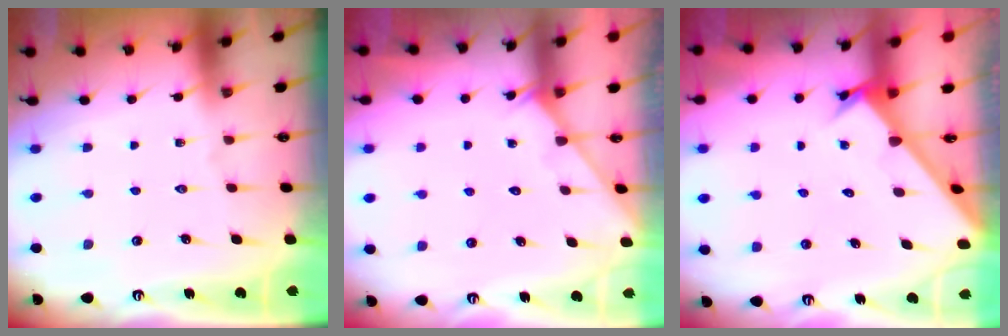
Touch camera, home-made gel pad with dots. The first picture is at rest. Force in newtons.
{"total": 2.2, "press": 2.2, "slide": 0.2}
{"total": 2.5, "press": 2.5, "slide": 0.1}